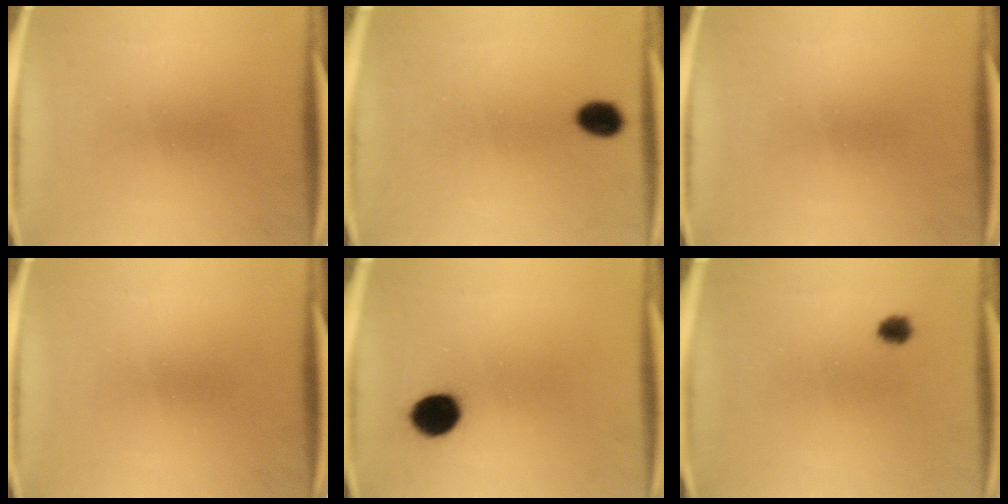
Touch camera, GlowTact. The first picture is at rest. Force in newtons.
{"total": 4.6}
{"total": 0.0}
{"total": 0.0}
{"total": 7.8}
{"total": 2.1}